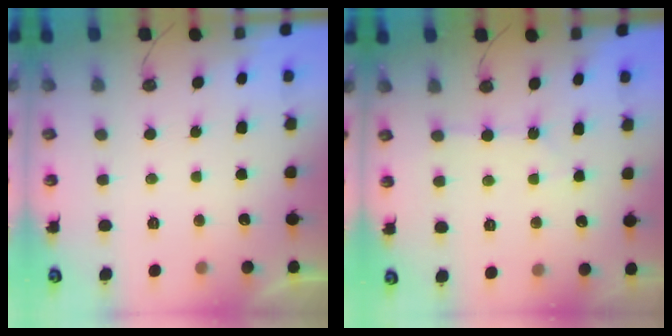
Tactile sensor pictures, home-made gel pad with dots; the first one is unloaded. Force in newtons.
{"total": 3.1, "press": 3.1, "slide": 0.3}